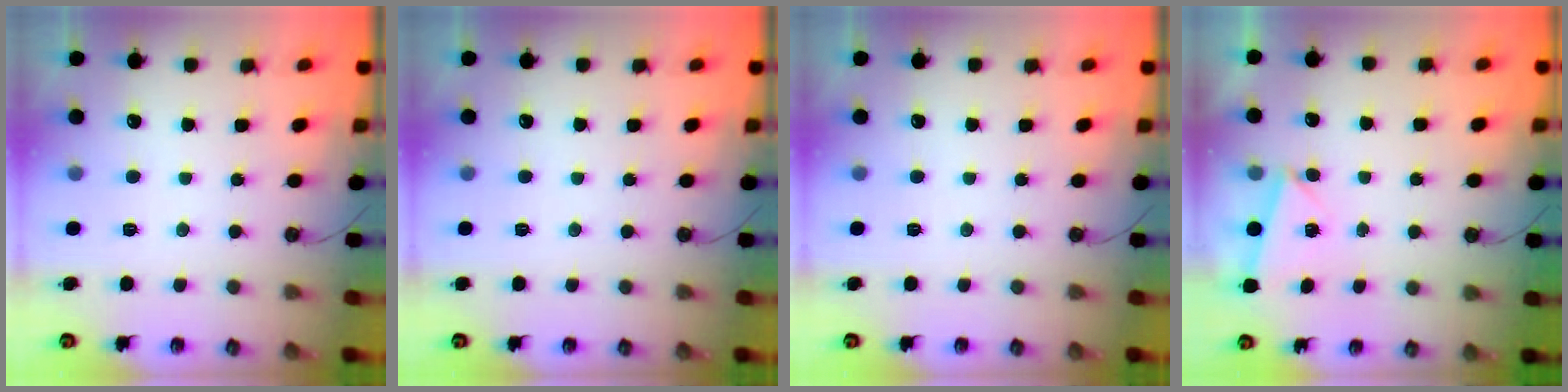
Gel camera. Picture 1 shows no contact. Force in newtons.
{"total": 0.0}
{"total": 0.0}
{"total": 2.6, "press": 2.2, "slide": 1.4}